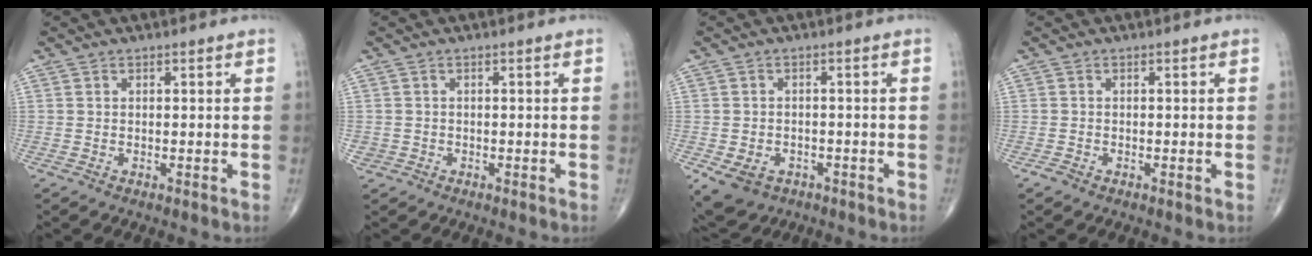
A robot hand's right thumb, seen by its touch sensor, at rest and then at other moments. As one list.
[{"total": 1.2, "force": [-0.3, 1.2, 0.1], "torque": [0.002, 0.005, -0.005]}, {"total": 7.5, "force": [-3.6, 5.8, 3.3], "torque": [-0.057, 0.017, -0.043]}, {"total": 1.0, "force": [-0.7, 0.6, 0.4], "torque": [-0.010, -0.001, -0.015]}]